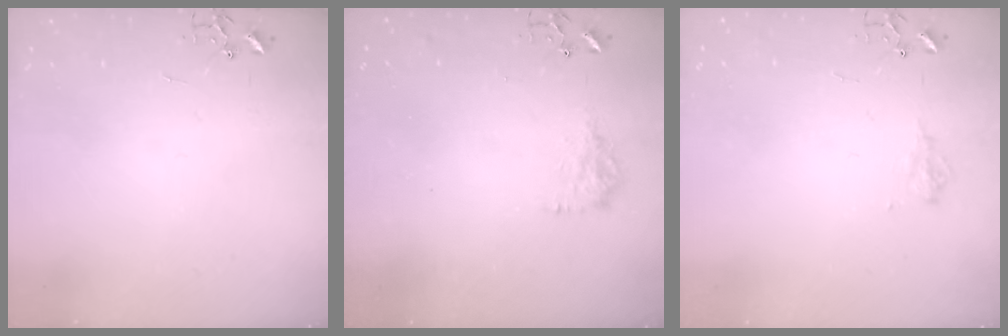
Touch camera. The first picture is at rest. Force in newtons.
{"total": 9.2, "press": 9.2, "slide": 0.4}
{"total": 8.0, "press": 8.0, "slide": 1.0}